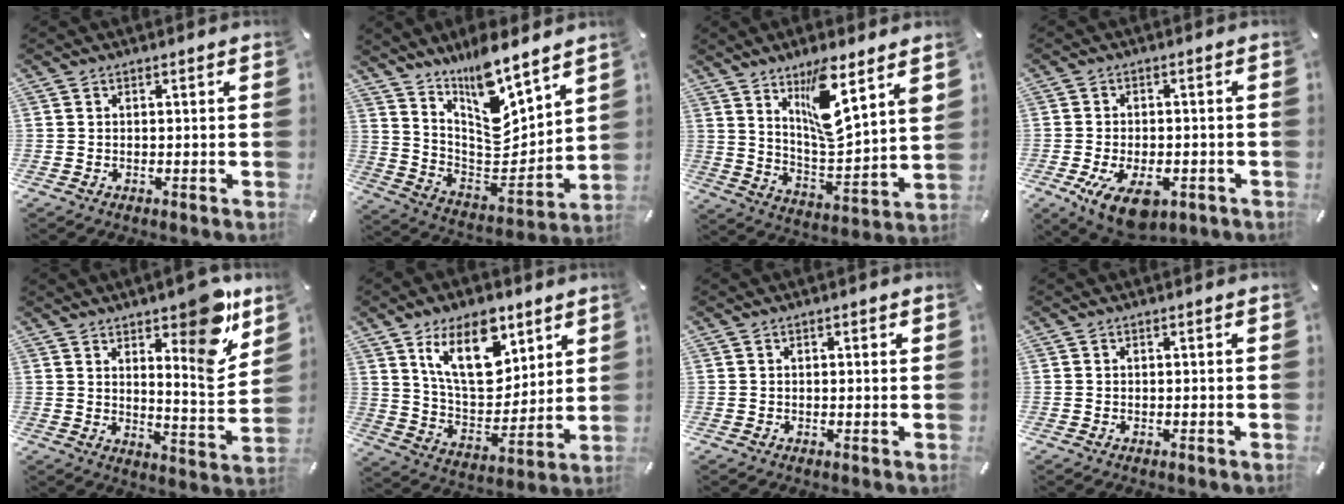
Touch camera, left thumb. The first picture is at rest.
{"total": 12.6, "force": [9.9, 4.4, 6.4], "torque": [-0.107, -0.103, 0.176]}
{"total": 13.0, "force": [9.1, 2.5, 9.0], "torque": [-0.144, -0.056, 0.149]}
{"total": 9.8, "force": [-4.0, 5.4, 7.1], "torque": [-0.137, 0.003, -0.066]}
{"total": 13.2, "force": [9.0, 3.8, 8.8], "torque": [-0.094, -0.083, 0.147]}
{"total": 17.8, "force": [10.0, 9.8, 11.0], "torque": [-0.191, -0.039, 0.176]}
{"total": 0.7, "force": [0.3, 0.5, 0.4], "torque": [0.001, 0.000, 0.002]}
{"total": 0.0}